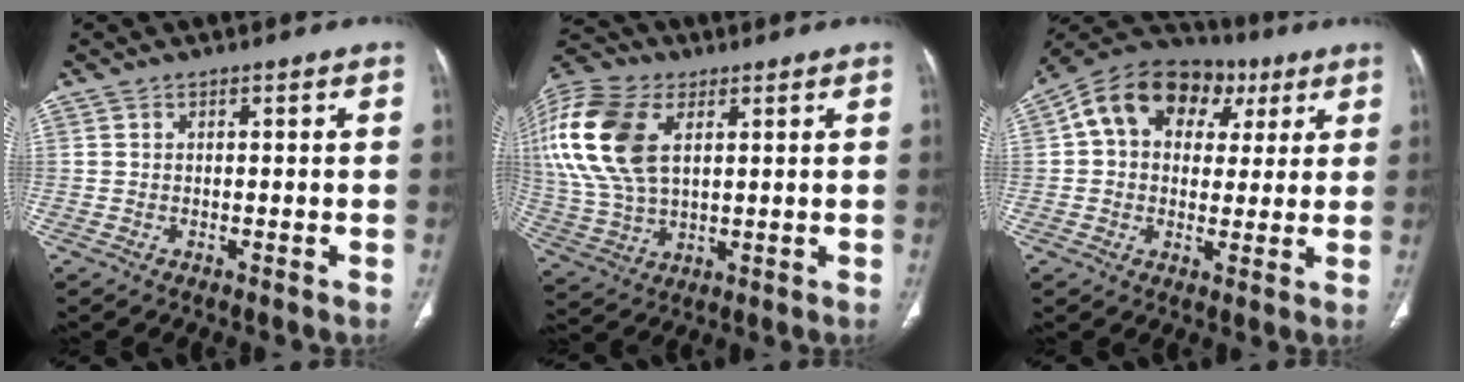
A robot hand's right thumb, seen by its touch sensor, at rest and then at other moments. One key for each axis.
{"total": 23.7, "fx": 7.5, "fy": 14.8, "fz": 17.0, "tx": -0.407, "ty": 0.012, "tz": 0.145}
{"total": 17.2, "fx": 5.5, "fy": 12.5, "fz": 10.3, "tx": -0.144, "ty": 0.031, "tz": 0.078}